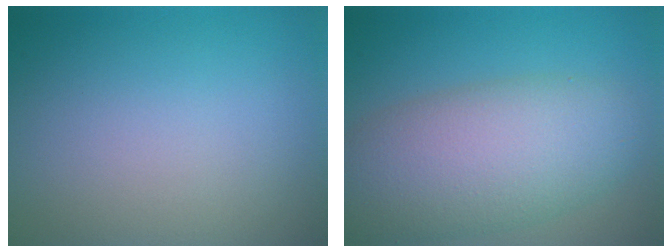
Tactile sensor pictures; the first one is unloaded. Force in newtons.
{"total": 8.4, "press": 8.4, "slide": 0.2}